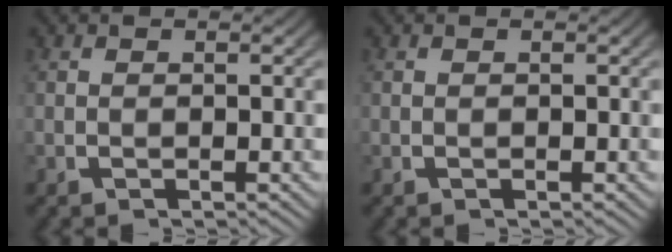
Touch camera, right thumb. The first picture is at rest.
{"total": 0.0}